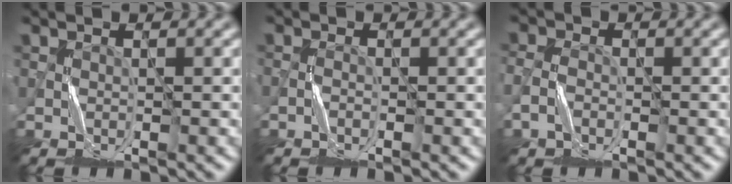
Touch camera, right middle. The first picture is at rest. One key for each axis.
{"total": 1.0, "fx": -1.0, "fy": -0.1, "fz": -0.2, "tx": 0.004, "ty": 0.008, "tz": -0.020}
{"total": 2.2, "fx": -1.5, "fy": 1.3, "fz": 0.9, "tx": -0.021, "ty": 0.005, "tz": -0.036}